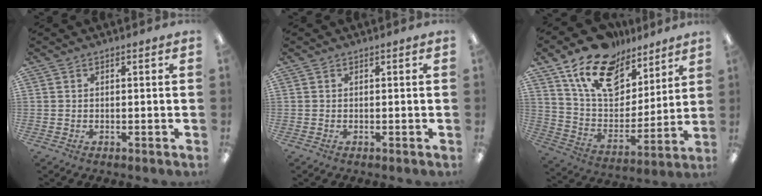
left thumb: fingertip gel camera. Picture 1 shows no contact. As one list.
[{"total": 0.0}, {"total": 18.6, "force": [12.5, 10.7, 8.7], "torque": [-0.167, -0.063, 0.226]}]